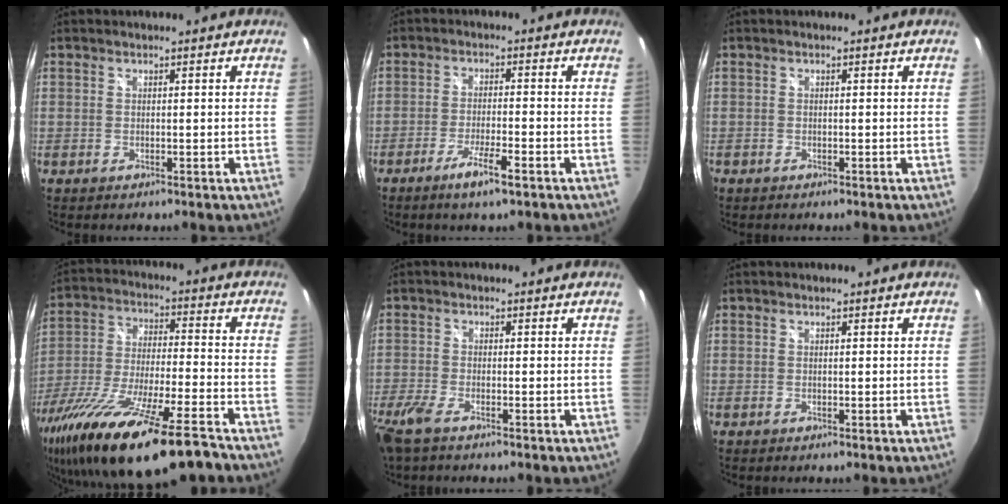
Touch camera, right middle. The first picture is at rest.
{"total": 5.8, "force": [-3.6, 0.3, 4.5], "torque": [-0.098, -0.008, -0.064]}
{"total": 0.8, "force": [-0.5, 0.5, 0.1], "torque": [-0.004, -0.002, -0.011]}
{"total": 25.9, "force": [-18.5, 4.5, 17.6], "torque": [-0.342, -0.068, -0.313]}
{"total": 5.6, "force": [-3.7, 1.8, 3.7], "torque": [-0.101, -0.017, -0.075]}
{"total": 0.0}